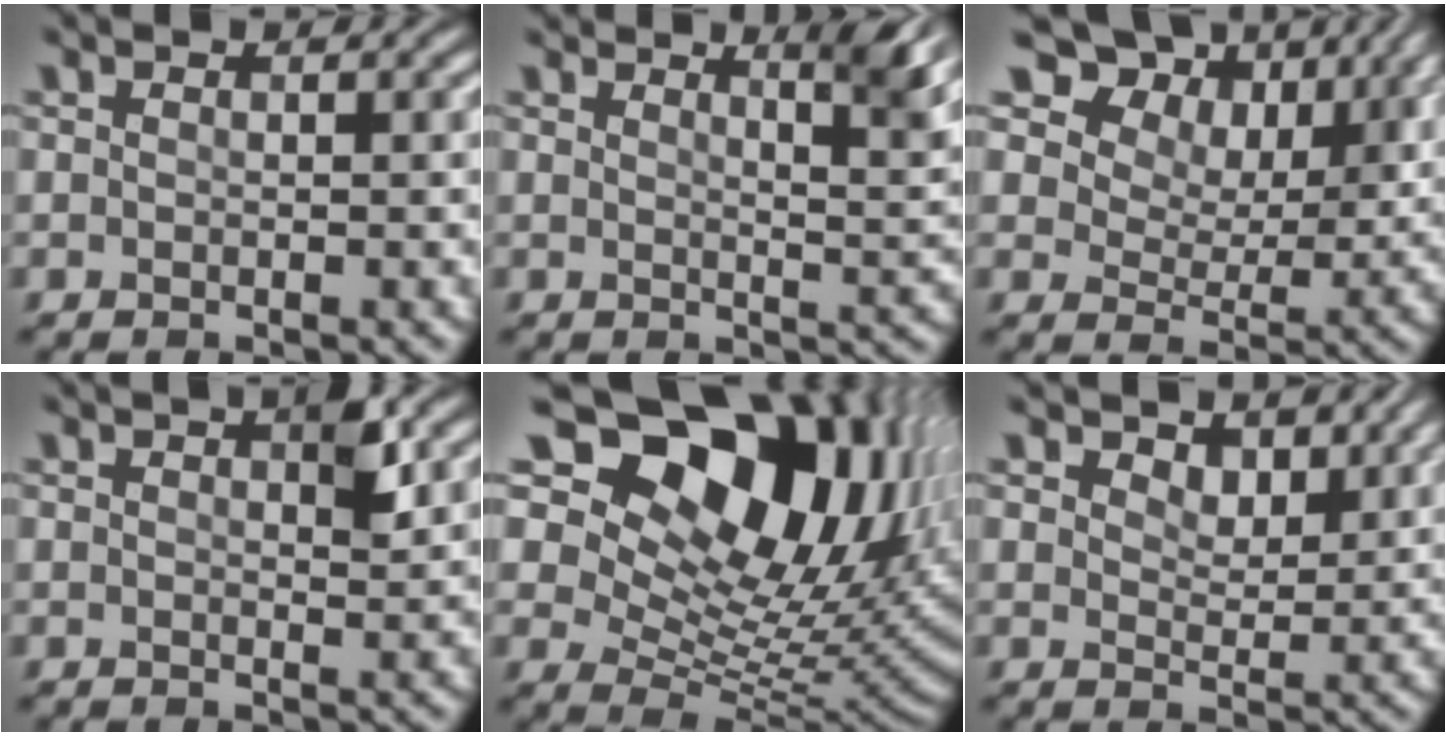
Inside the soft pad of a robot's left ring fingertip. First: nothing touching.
{"total": 3.5, "force": [2.8, 0.3, 2.0], "torque": [-0.015, 0.006, 0.032]}
{"total": 10.9, "force": [7.1, 6.7, 4.9], "torque": [-0.104, -0.001, 0.128]}
{"total": 2.0, "force": [1.0, 0.3, 1.7], "torque": [-0.016, 0.007, 0.011]}
{"total": 16.8, "force": [8.2, 10.4, 10.3], "torque": [-0.170, 0.022, 0.141]}
{"total": 1.9, "force": [1.8, 0.6, 0.2], "torque": [-0.010, -0.005, 0.026]}